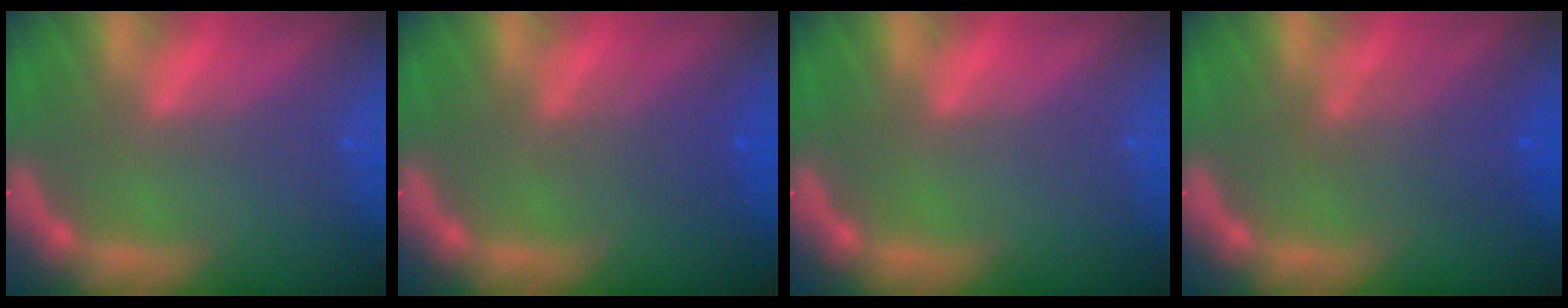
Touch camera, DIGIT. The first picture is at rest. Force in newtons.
{"total": 2.5}
{"total": 0.0}
{"total": 3.5}